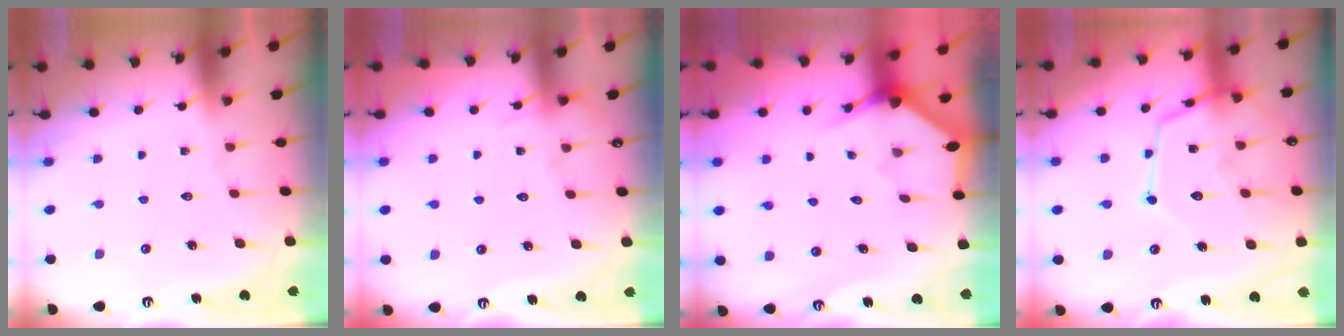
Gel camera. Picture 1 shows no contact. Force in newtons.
{"total": 5.0, "press": 5.0, "slide": 0.6}
{"total": 2.8, "press": 2.8, "slide": 0.2}
{"total": 15.5, "press": 15.5, "slide": 1.3}